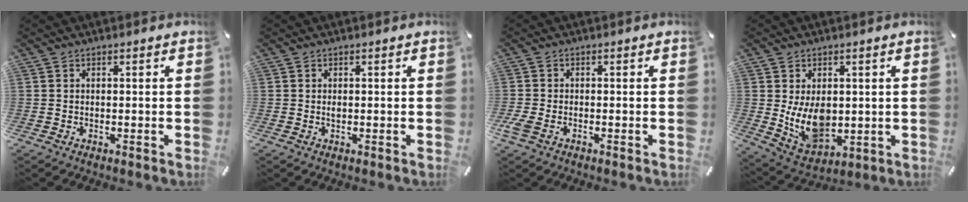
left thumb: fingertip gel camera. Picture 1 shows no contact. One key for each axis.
{"total": 0.7, "fx": 0.1, "fy": 0.4, "fz": 0.5, "tx": -0.011, "ty": 0.002, "tz": 0.002}
{"total": 2.5, "fx": -1.3, "fy": 1.4, "fz": 1.6, "tx": -0.046, "ty": -0.002, "tz": -0.026}
{"total": 11.0, "fx": 0.6, "fy": 7.9, "fz": 7.5, "tx": -0.140, "ty": -0.010, "tz": 0.014}